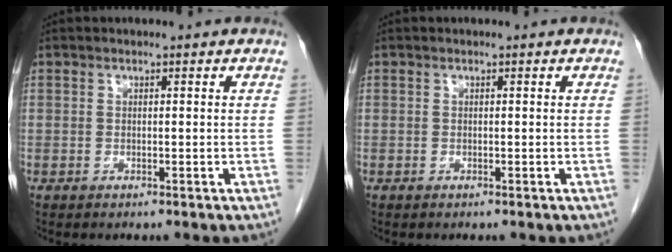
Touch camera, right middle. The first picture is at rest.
{"total": 0.0}